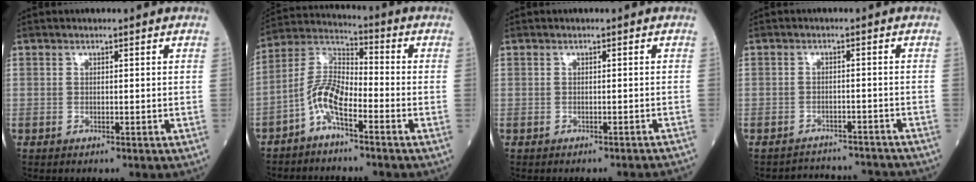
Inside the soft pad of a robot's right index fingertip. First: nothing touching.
{"total": 7.6, "force": [-4.1, 2.2, 6.0], "torque": [-0.136, 0.016, -0.086]}
{"total": 4.2, "force": [-4.0, -0.7, 1.2], "torque": [-0.005, -0.009, -0.045]}
{"total": 7.6, "force": [-7.5, 1.0, -0.1], "torque": [0.005, 0.014, -0.096]}